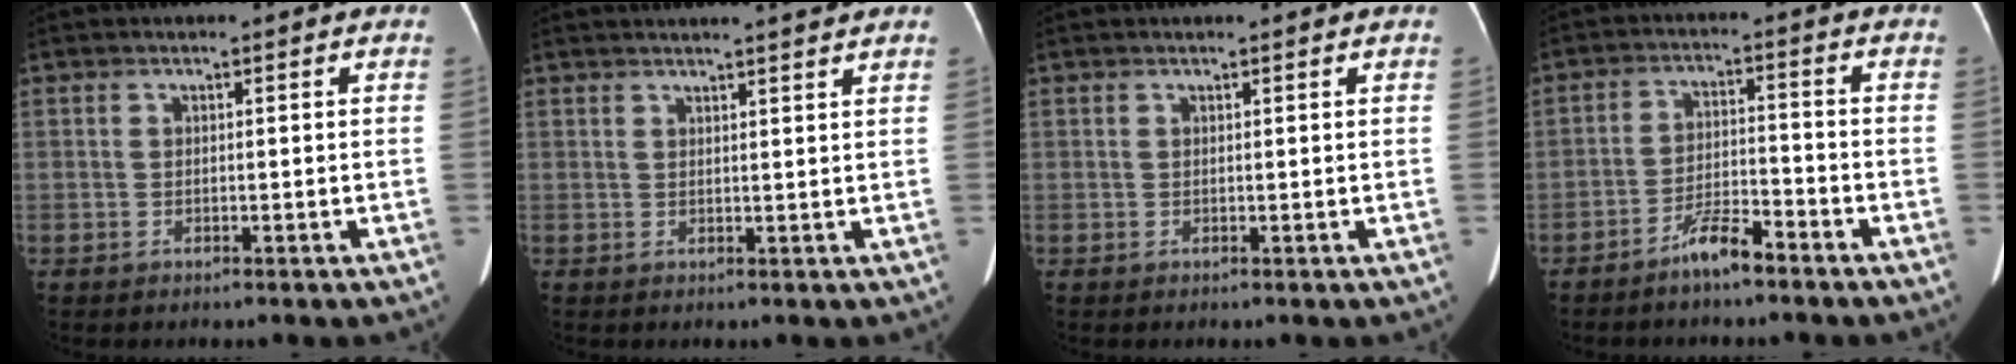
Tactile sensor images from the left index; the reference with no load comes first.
{"total": 6.2, "force": [5.6, -0.3, 2.8], "torque": [-0.041, 0.011, 0.062]}
{"total": 0.8, "force": [0.7, -0.1, 0.3], "torque": [-0.008, 0.006, 0.010]}
{"total": 5.2, "force": [-4.4, 0.6, 2.8], "torque": [-0.055, -0.007, -0.084]}